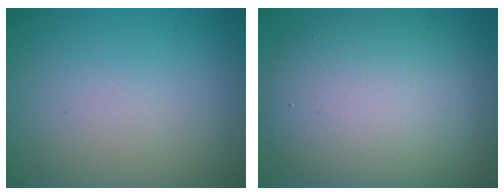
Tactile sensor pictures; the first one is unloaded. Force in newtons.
{"total": 10.7, "press": 10.7, "slide": 1.1}